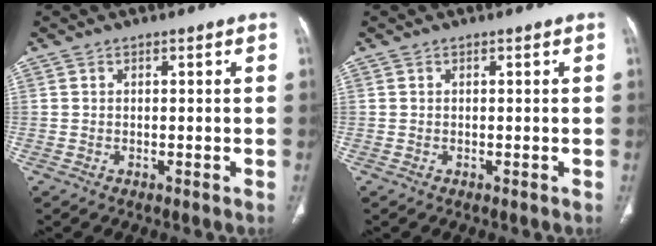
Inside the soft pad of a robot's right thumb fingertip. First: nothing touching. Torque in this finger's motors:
{"motor_torque": [0.02, 0.03, -0.08, -0.07, 0.01]}